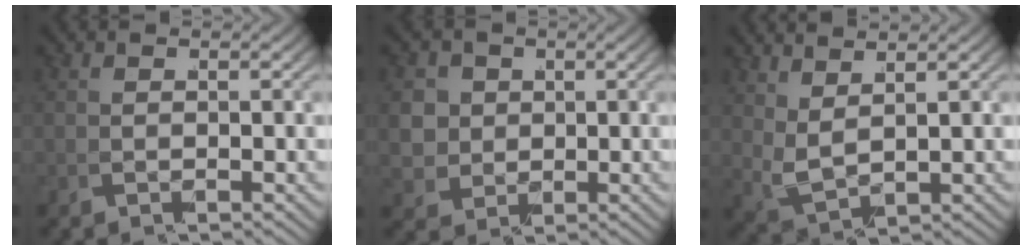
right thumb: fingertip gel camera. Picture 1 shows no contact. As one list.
[{"total": 6.0, "force": [0.8, 5.3, 2.7], "torque": [-0.077, -0.032, 0.032]}, {"total": 3.8, "force": [2.6, 1.5, 2.4], "torque": [-0.052, -0.007, 0.065]}]